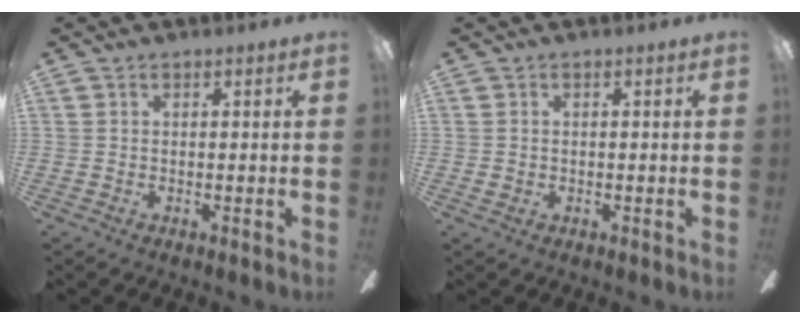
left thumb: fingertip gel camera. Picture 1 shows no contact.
{"total": 0.7, "force": [0.1, 0.7, 0.1], "torque": [-0.001, 0.004, 0.000]}